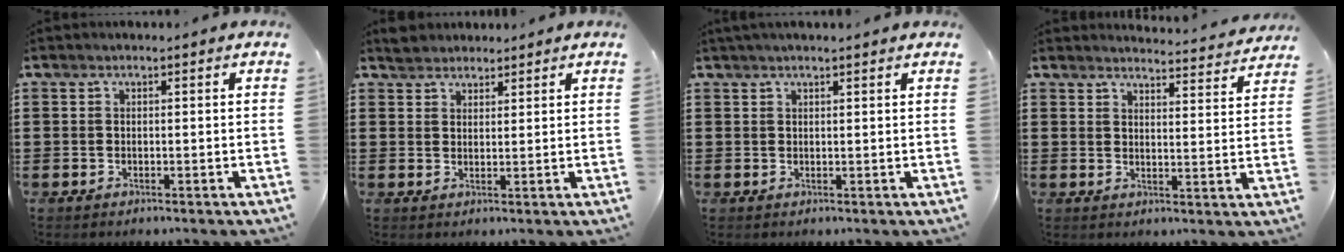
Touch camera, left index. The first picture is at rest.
{"total": 2.4, "force": [2.2, 0.9, -0.1], "torque": [-0.004, 0.006, 0.044]}
{"total": 1.4, "force": [1.1, 0.0, 0.8], "torque": [-0.017, 0.001, 0.020]}
{"total": 3.6, "force": [3.6, -0.2, 0.3], "torque": [-0.013, -0.028, 0.060]}